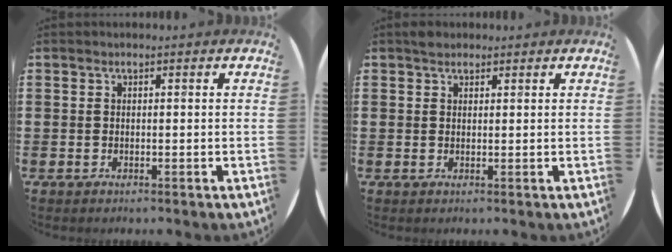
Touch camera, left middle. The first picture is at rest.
{"total": 1.2, "force": [1.1, 0.5, 0.1], "torque": [-0.002, 0.004, 0.021]}